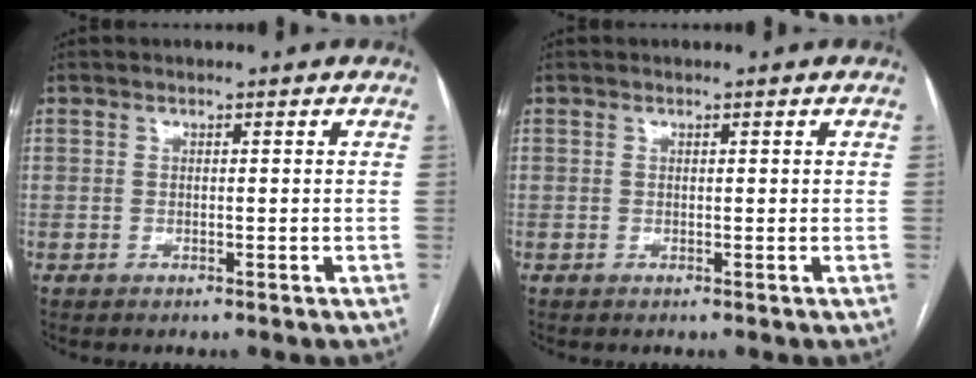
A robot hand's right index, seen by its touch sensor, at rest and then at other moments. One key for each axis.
{"total": 0.0}